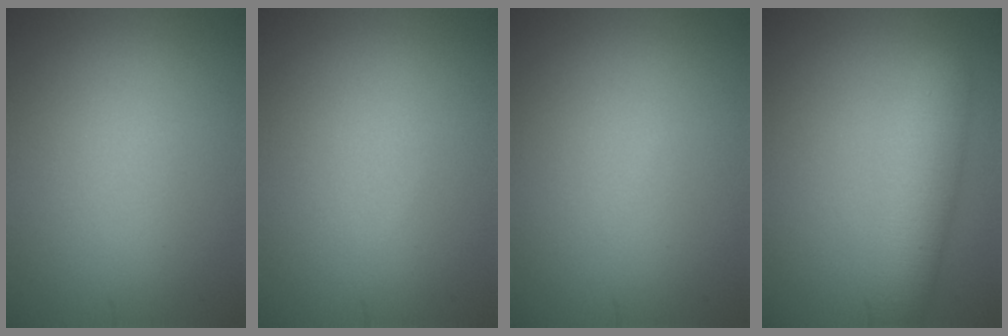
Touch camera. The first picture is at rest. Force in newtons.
{"total": 0.0}
{"total": 0.0}
{"total": 4.1, "press": 4.1, "slide": 0.2}